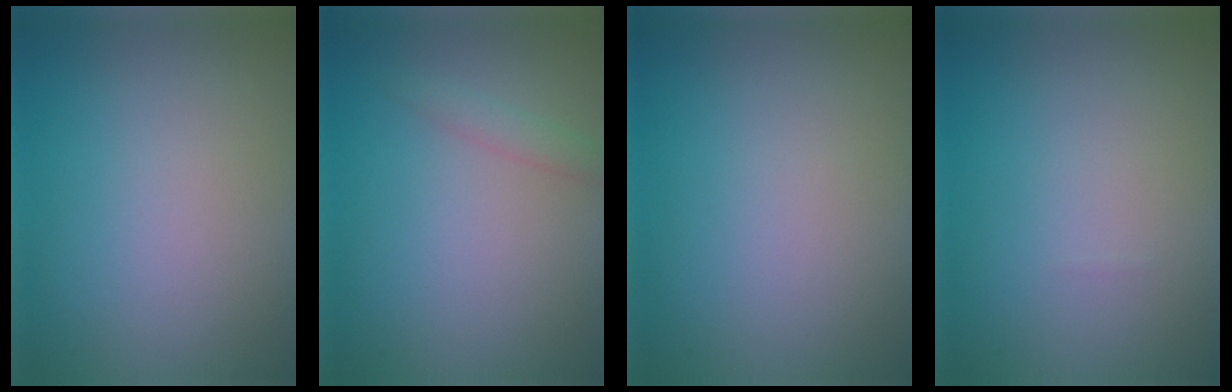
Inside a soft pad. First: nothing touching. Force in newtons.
{"total": 1.3, "press": 1.3, "slide": 0.0}
{"total": 0.0}
{"total": 0.0}